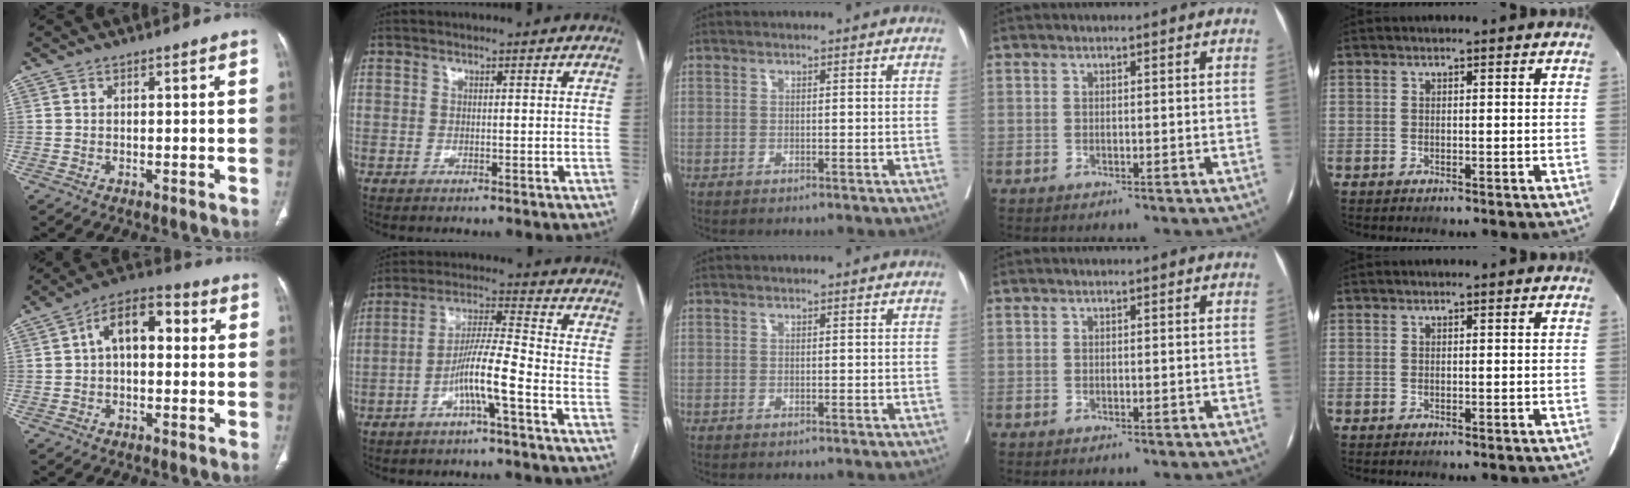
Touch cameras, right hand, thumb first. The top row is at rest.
{"thumb": {"total": 9.9, "force": [1.1, 5.9, 7.9], "torque": [-0.107, 0.035, 0.006]}, "index": {"total": 7.9, "force": [-3.6, -0.2, 7.0], "torque": [-0.139, 0.015, -0.067]}}